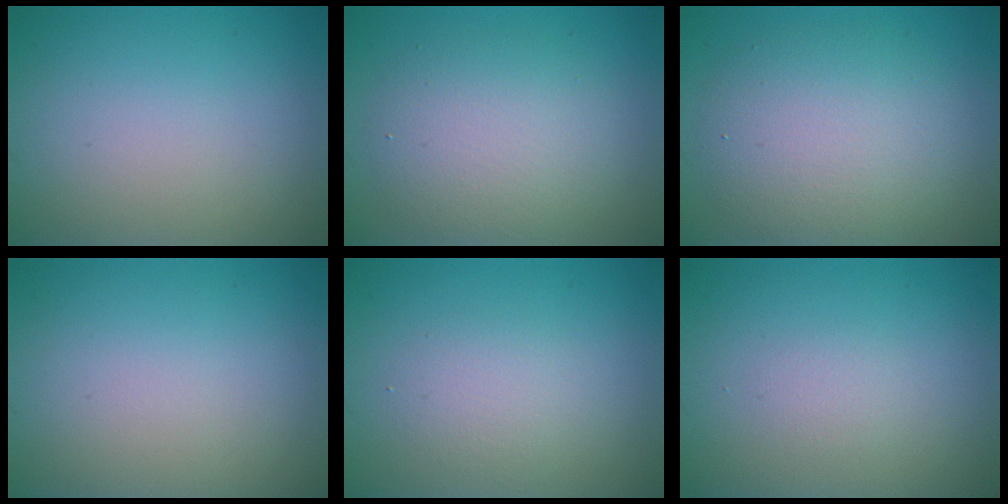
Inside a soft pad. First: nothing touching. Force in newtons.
{"total": 5.0, "press": 5.0, "slide": 0.3}
{"total": 6.3, "press": 6.3, "slide": 0.2}
{"total": 0.0}
{"total": 1.9, "press": 1.9, "slide": 0.1}
{"total": 0.9, "press": 0.9, "slide": 0.1}